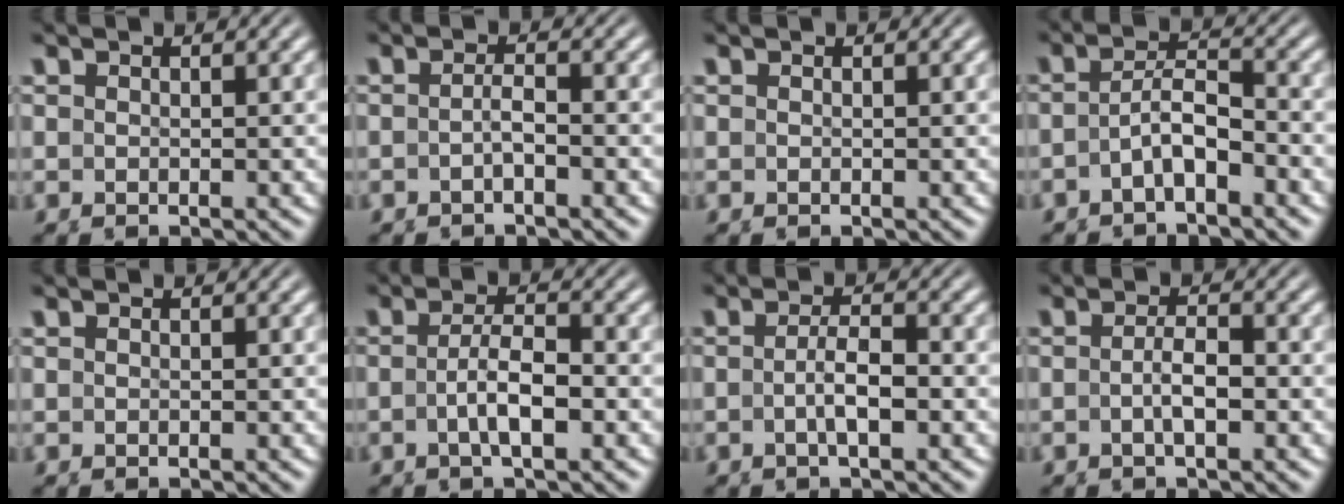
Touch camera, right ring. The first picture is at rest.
{"total": 1.5, "force": [-0.8, -0.3, 1.2], "torque": [-0.019, 0.000, -0.017]}
{"total": 0.0}
{"total": 2.7, "force": [-1.6, 0.7, 2.0], "torque": [-0.033, -0.007, -0.023]}
{"total": 0.0}
{"total": 2.9, "force": [-1.0, 0.2, 2.7], "torque": [-0.043, -0.007, -0.013]}
{"total": 2.3, "force": [-0.8, -0.1, 2.2], "torque": [-0.036, -0.005, -0.012]}
{"total": 2.0, "force": [-0.7, -0.1, 1.9], "torque": [-0.031, -0.004, -0.012]}